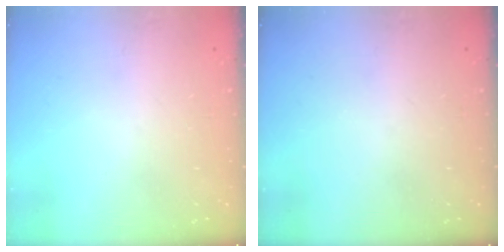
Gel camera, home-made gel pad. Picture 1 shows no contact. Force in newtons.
{"total": 0.0}